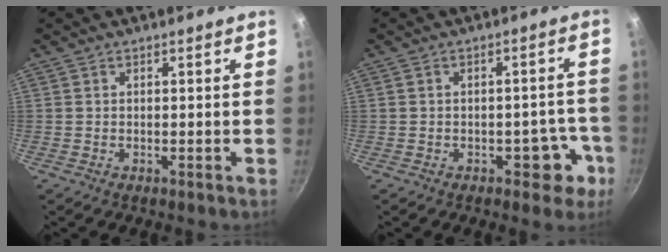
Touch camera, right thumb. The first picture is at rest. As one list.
[{"total": 5.8, "force": [-2.6, 3.6, 3.7], "torque": [-0.001, 0.033, -0.022]}]